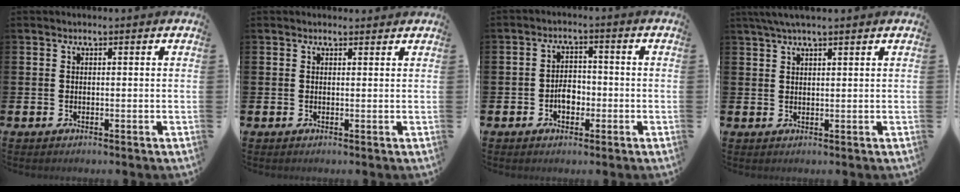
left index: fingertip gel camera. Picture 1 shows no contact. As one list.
[{"total": 0.8, "force": [0.7, 0.3, 0.1], "torque": [0.012, -0.001, 0.010]}, {"total": 3.3, "force": [-1.0, 2.2, 2.2], "torque": [-0.035, 0.001, -0.022]}, {"total": 3.2, "force": [2.6, 0.4, 1.8], "torque": [-0.048, 0.004, 0.049]}]